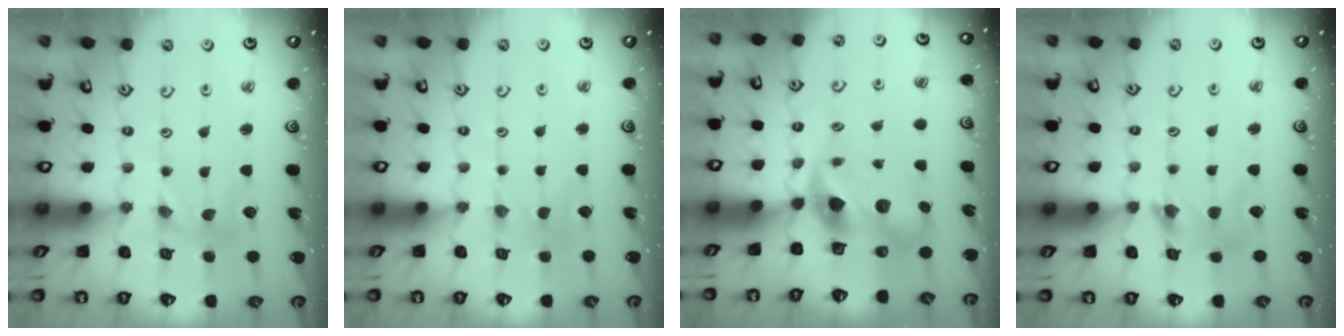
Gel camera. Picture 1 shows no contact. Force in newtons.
{"total": 0.0}
{"total": 9.9, "press": 9.8, "slide": 1.5}
{"total": 5.5, "press": 5.5, "slide": 0.5}